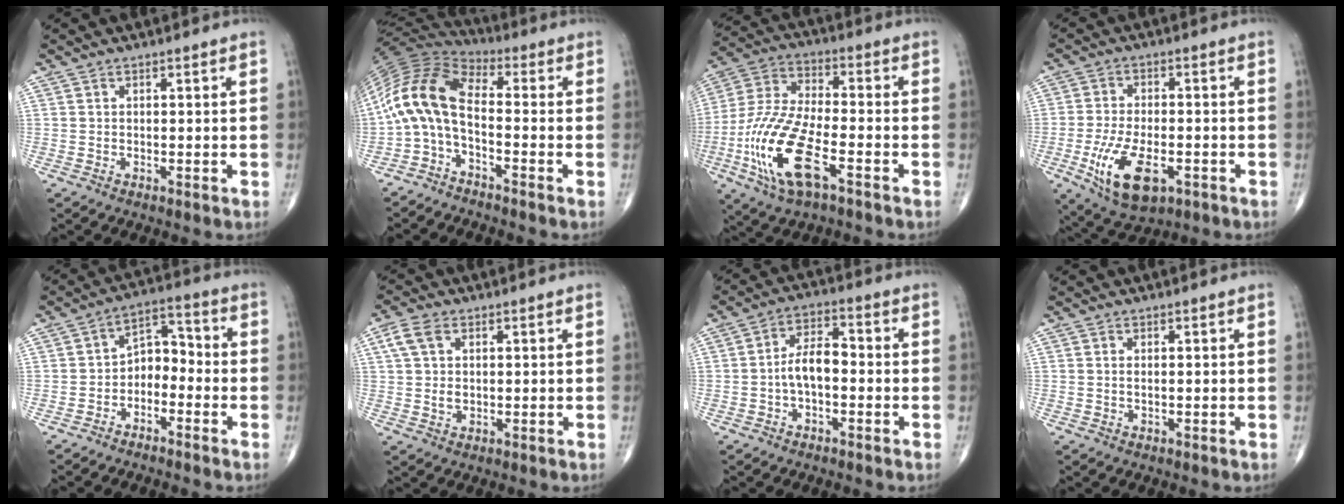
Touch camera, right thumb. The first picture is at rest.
{"total": 12.1, "force": [-2.6, 5.7, 10.4], "torque": [-0.210, 0.062, -0.067]}
{"total": 18.0, "force": [-6.8, 6.9, 15.2], "torque": [-0.332, 0.020, -0.125]}
{"total": 12.3, "force": [-4.4, 5.9, 9.8], "torque": [-0.183, 0.001, -0.067]}
{"total": 6.7, "force": [-2.8, 4.5, 4.2], "torque": [-0.045, 0.049, -0.059]}
{"total": 5.9, "force": [1.8, 3.7, 4.1], "torque": [-0.084, 0.004, 0.036]}
{"total": 6.7, "force": [-1.2, 3.5, 5.6], "torque": [-0.094, 0.030, -0.029]}
{"total": 0.6, "force": [0.1, 0.2, 0.6], "torque": [-0.018, 0.000, 0.005]}